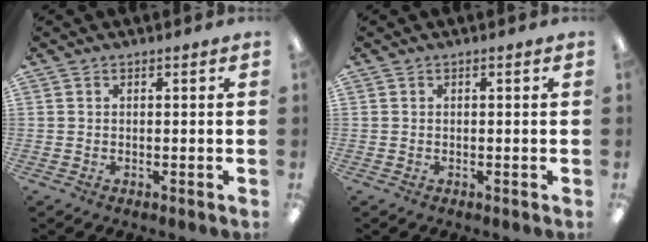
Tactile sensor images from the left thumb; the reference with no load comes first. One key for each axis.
{"total": 0.0}